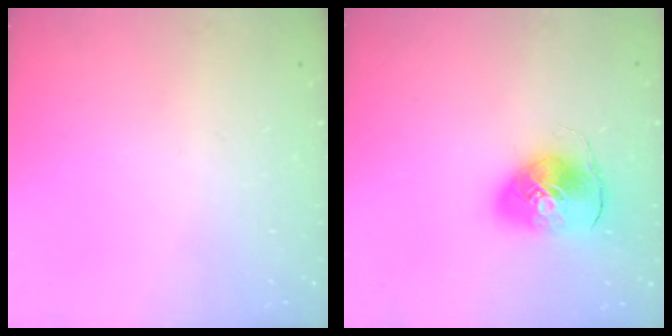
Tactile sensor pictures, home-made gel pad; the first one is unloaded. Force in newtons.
{"total": 9.3, "press": 9.2, "slide": 1.0}